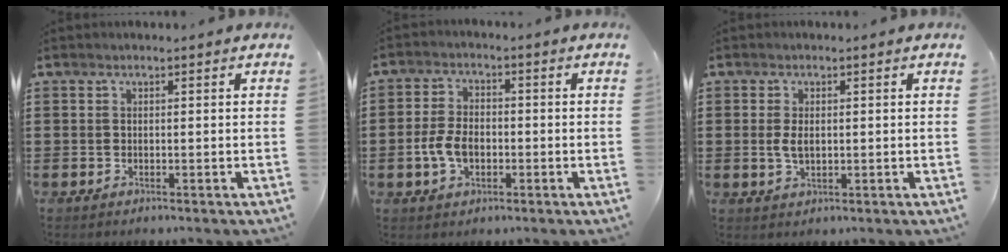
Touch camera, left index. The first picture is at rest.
{"total": 5.4, "force": [-1.3, 3.3, 4.1], "torque": [-0.101, -0.001, -0.029]}
{"total": 2.8, "force": [0.2, 1.5, 2.4], "torque": [-0.056, 0.002, 0.000]}